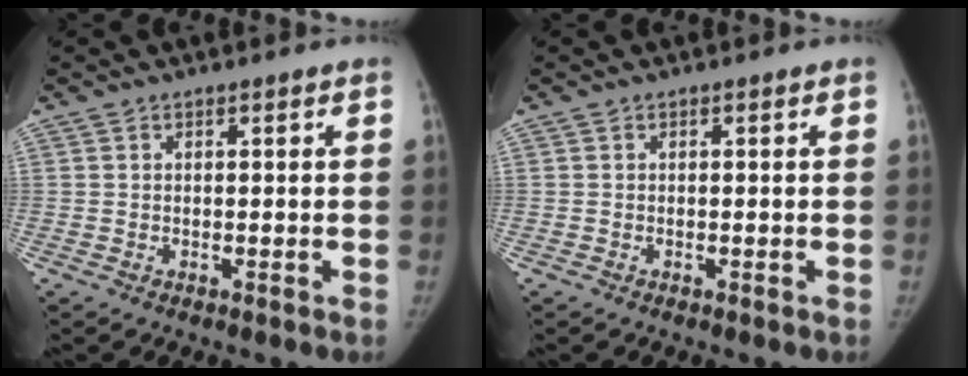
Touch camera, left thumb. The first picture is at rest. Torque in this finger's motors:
{"motor_torque": [-0.11, -0.01, 0.00, 0.00, 0.00]}